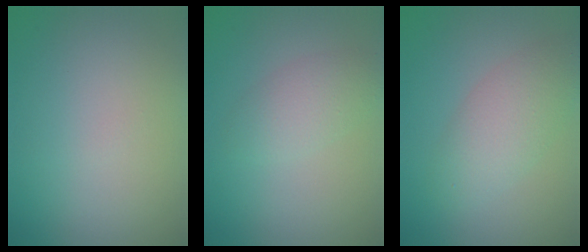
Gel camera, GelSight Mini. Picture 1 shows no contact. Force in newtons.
{"total": 2.6, "press": 2.6, "slide": 0.1}
{"total": 3.9, "press": 3.9, "slide": 0.3}